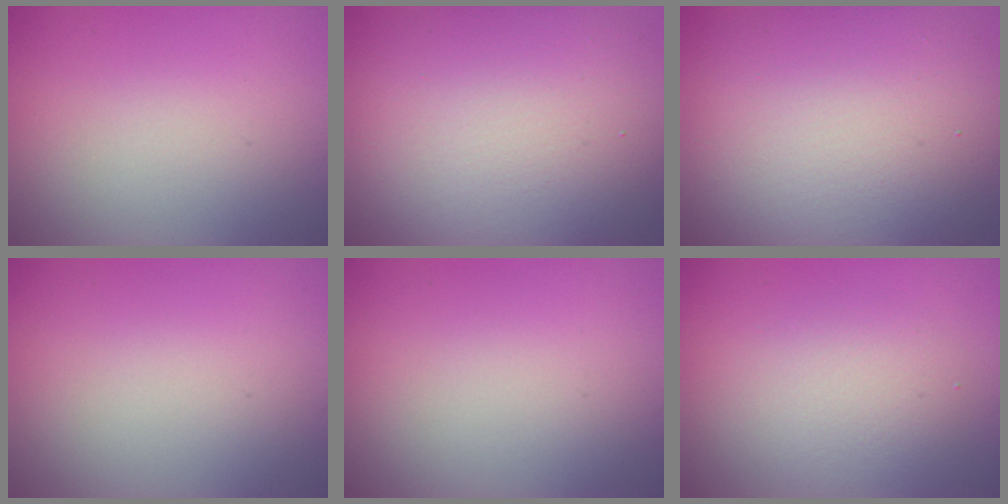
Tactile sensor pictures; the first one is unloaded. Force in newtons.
{"total": 13.4, "press": 13.4, "slide": 0.5}
{"total": 12.8, "press": 12.8, "slide": 0.6}
{"total": 0.0}
{"total": 0.0}
{"total": 2.6, "press": 2.6, "slide": 0.2}